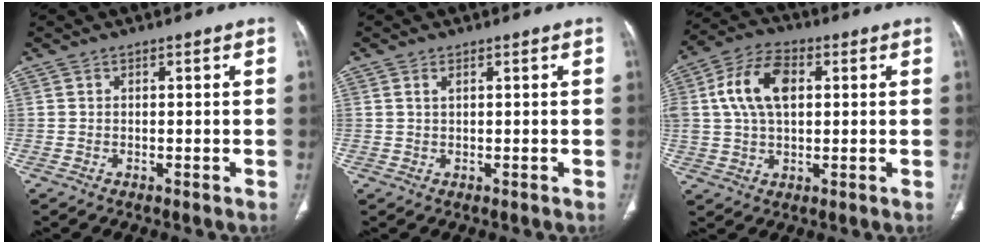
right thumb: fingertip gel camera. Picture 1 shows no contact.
{"total": 1.1, "force": [0.6, 0.5, 0.8], "torque": [-0.019, 0.003, 0.014]}
{"total": 11.9, "force": [2.5, 7.2, 9.1], "torque": [-0.170, 0.015, 0.042]}